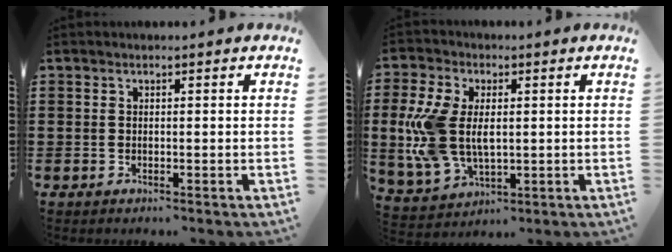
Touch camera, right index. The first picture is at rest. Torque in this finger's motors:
{"motor_torque": [1.73, 0.41, 0.56, 0.21]}